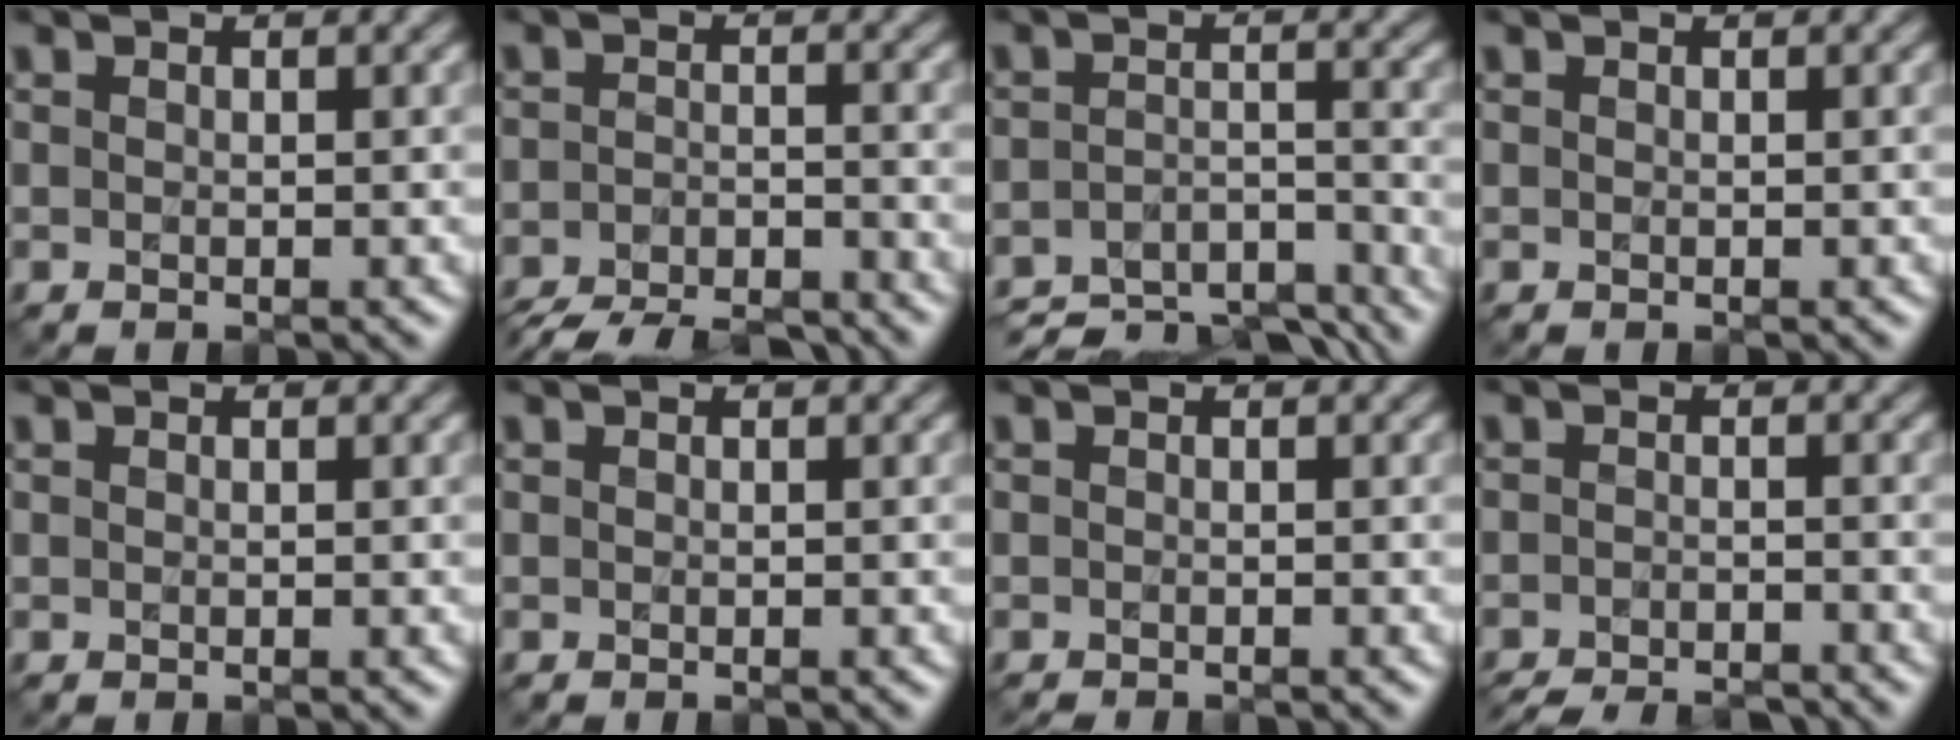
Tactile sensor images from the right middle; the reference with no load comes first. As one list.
[{"total": 8.3, "force": [-7.6, 1.8, 2.9], "torque": [-0.046, -0.023, -0.120]}, {"total": 9.9, "force": [-9.0, 2.6, 3.4], "torque": [-0.049, -0.013, -0.130]}, {"total": 0.0}, {"total": 0.0}, {"total": 0.0}, {"total": 0.8, "force": [-0.8, -0.1, 0.1], "torque": [-0.003, -0.008, -0.017]}, {"total": 5.5, "force": [-5.0, 0.9, 2.0], "torque": [-0.023, -0.008, -0.073]}]